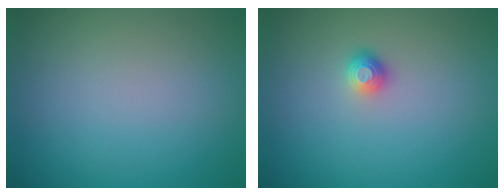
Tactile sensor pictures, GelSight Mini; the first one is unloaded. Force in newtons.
{"total": 1.1, "press": 1.1, "slide": 0.4}